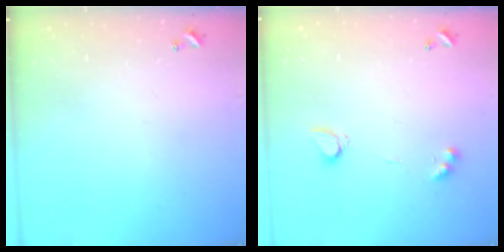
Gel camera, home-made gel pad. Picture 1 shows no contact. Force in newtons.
{"total": 3.1, "press": 3.1, "slide": 0.6}